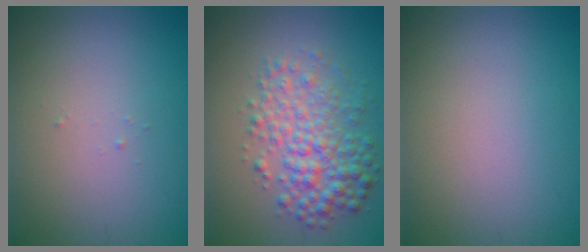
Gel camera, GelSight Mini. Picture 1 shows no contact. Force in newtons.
{"total": 4.8, "press": 4.8, "slide": 0.1}
{"total": 0.0}